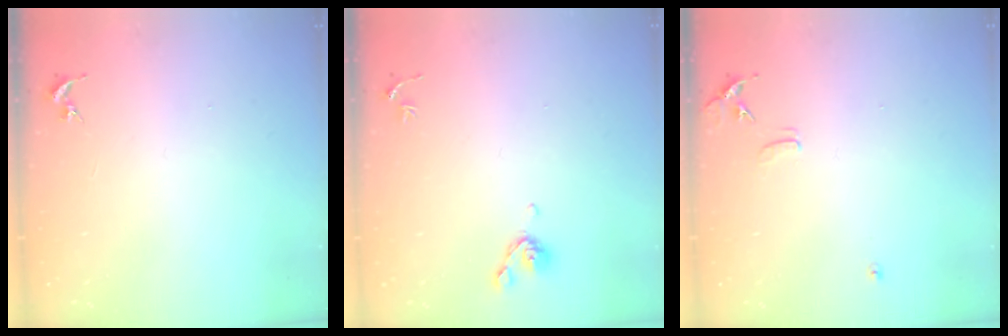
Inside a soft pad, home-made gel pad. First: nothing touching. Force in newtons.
{"total": 6.1, "press": 6.0, "slide": 1.1}
{"total": 6.7, "press": 6.7, "slide": 0.6}